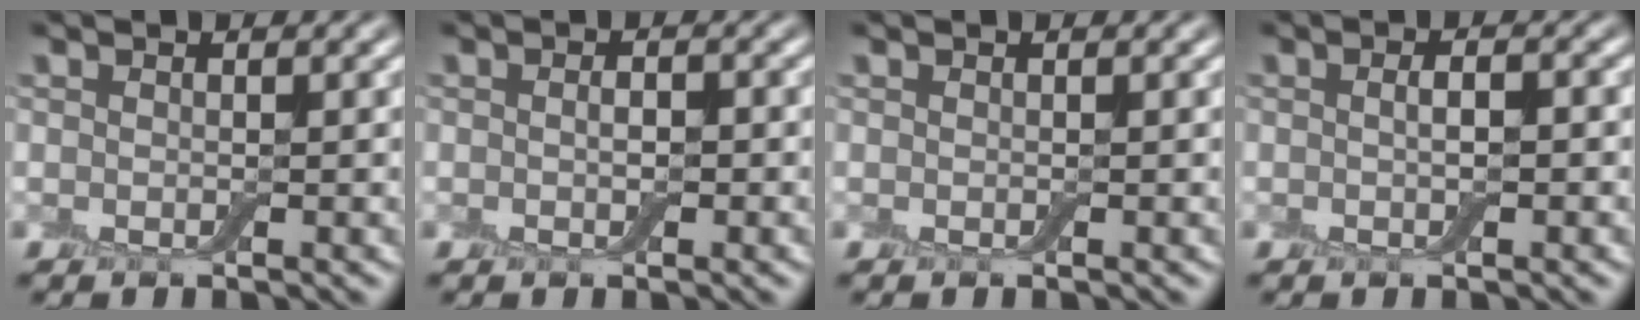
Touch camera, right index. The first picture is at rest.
{"total": 1.2, "force": [-0.1, 0.6, 1.0], "torque": [-0.019, 0.001, -0.002]}
{"total": 0.0}
{"total": 2.1, "force": [0.3, 0.9, 1.8], "torque": [-0.016, 0.001, -0.007]}